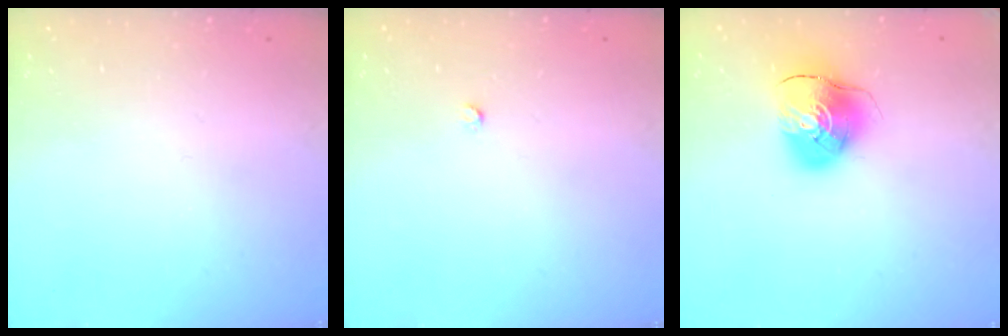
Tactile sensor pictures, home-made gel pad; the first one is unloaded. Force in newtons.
{"total": 2.2, "press": 2.2, "slide": 0.3}
{"total": 9.8, "press": 9.7, "slide": 1.6}